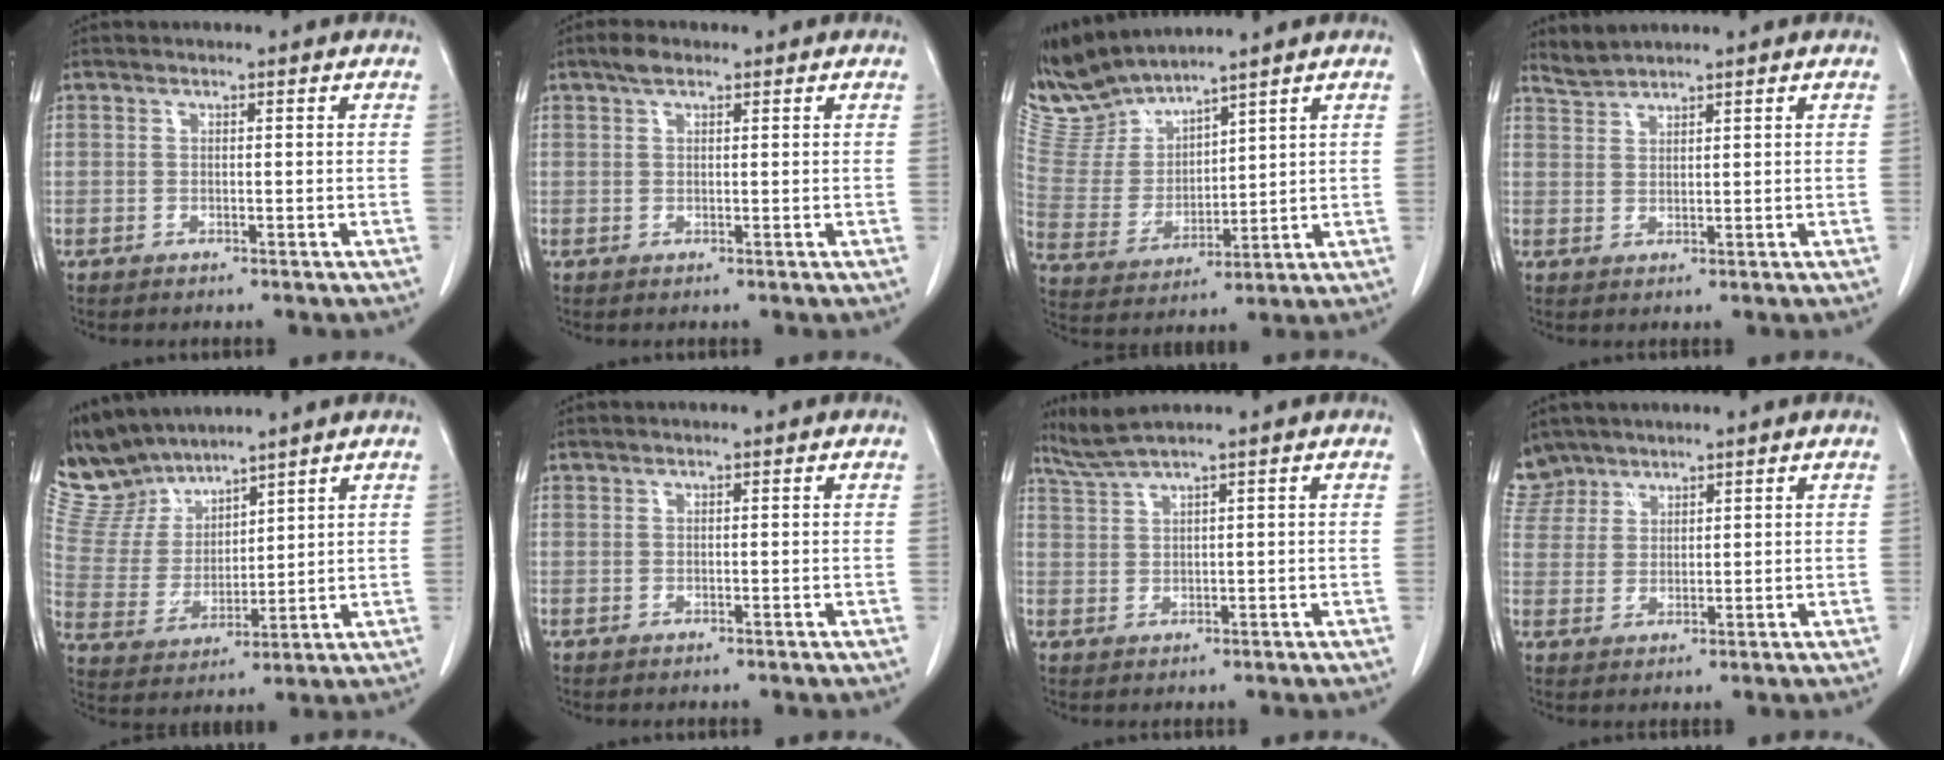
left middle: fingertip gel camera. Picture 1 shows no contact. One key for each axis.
{"total": 2.1, "fx": 1.4, "fy": 0.9, "fz": 1.3, "tx": -0.026, "ty": 0.012, "tz": 0.024}
{"total": 8.5, "fx": 8.5, "fy": 0.1, "fz": 0.8, "tx": -0.047, "ty": 0.004, "tz": 0.195}
{"total": 2.2, "fx": 2.1, "fy": -0.4, "fz": -0.4, "tx": 0.001, "ty": 0.004, "tz": 0.051}
{"total": 9.4, "fx": 9.1, "fy": 2.2, "fz": 0.6, "tx": -0.035, "ty": 0.012, "tz": 0.205}
{"total": 0.0}
{"total": 3.0, "fx": 2.6, "fy": -1.3, "fz": 1.0, "tx": -0.030, "ty": 0.003, "tz": 0.065}
{"total": 5.4, "fx": 4.7, "fy": 2.7, "fz": -0.4, "tx": 0.011, "ty": 0.008, "tz": 0.099}